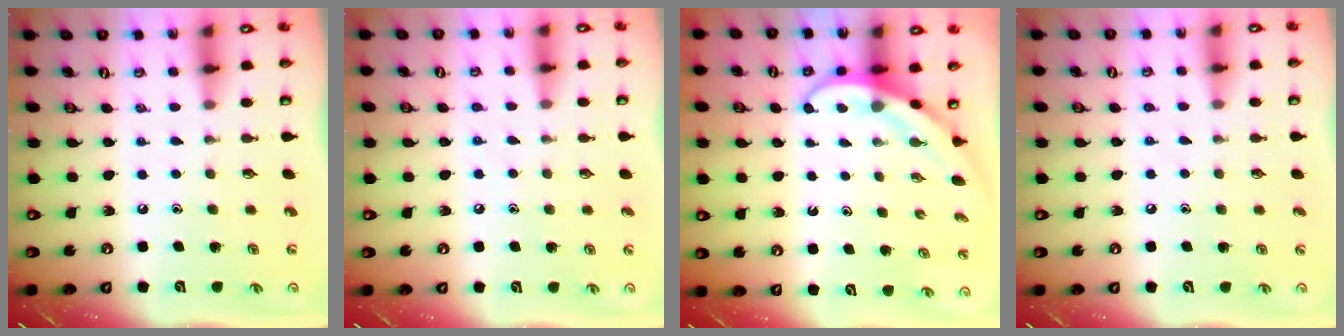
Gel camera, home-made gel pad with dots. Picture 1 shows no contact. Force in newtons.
{"total": 4.8, "press": 4.8, "slide": 0.6}
{"total": 3.8, "press": 3.8, "slide": 0.2}
{"total": 2.3, "press": 2.3, "slide": 0.3}